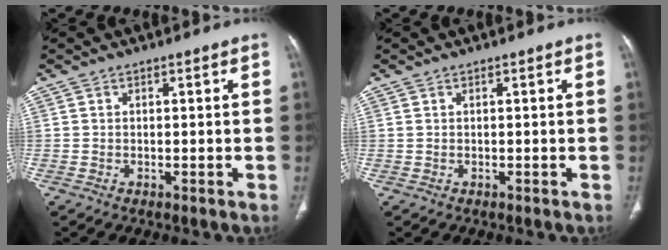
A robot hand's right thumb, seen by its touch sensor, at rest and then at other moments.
{"total": 0.0}